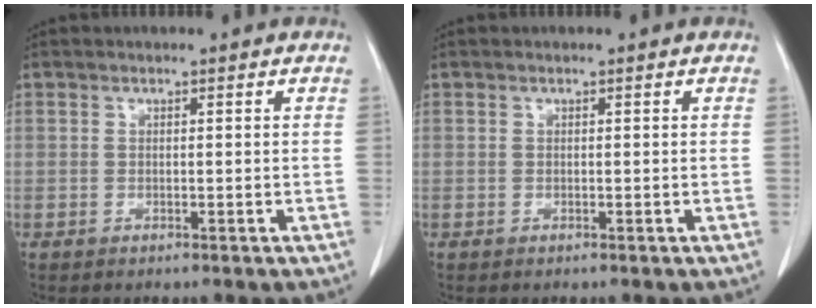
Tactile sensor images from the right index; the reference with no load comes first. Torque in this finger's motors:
{"motor_torque": [0.00, 0.00, 0.01, 0.00]}